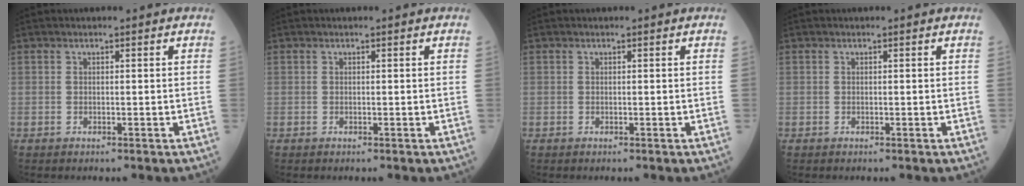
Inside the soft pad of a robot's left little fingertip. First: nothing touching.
{"total": 0.0}
{"total": 0.0}
{"total": 0.0}